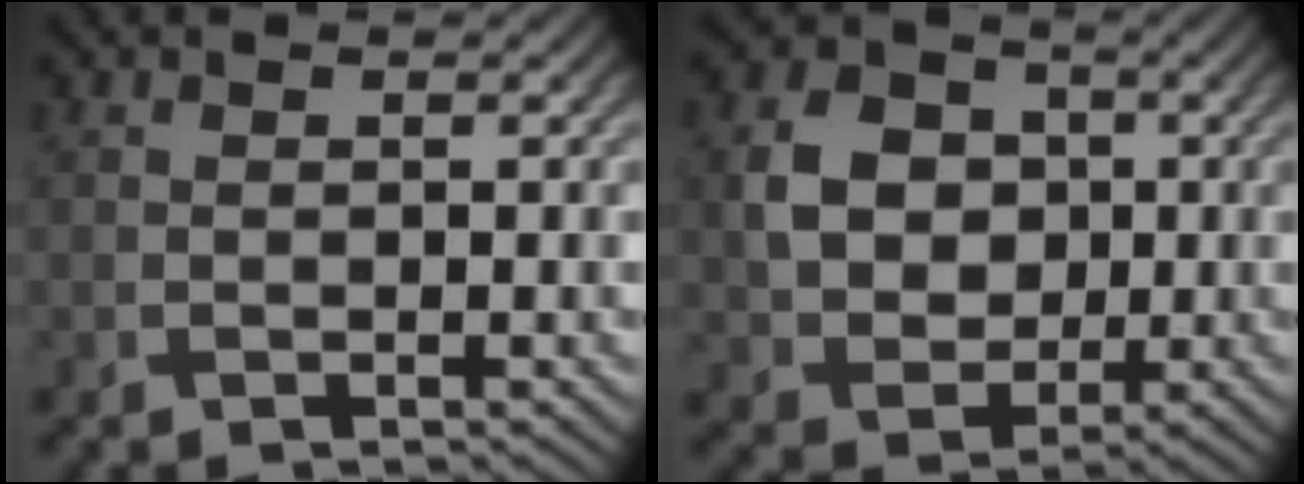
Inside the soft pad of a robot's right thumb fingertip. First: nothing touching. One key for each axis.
{"total": 7.4, "fx": 0.6, "fy": 6.3, "fz": 3.9, "tx": -0.085, "ty": 0.007, "tz": 0.000}